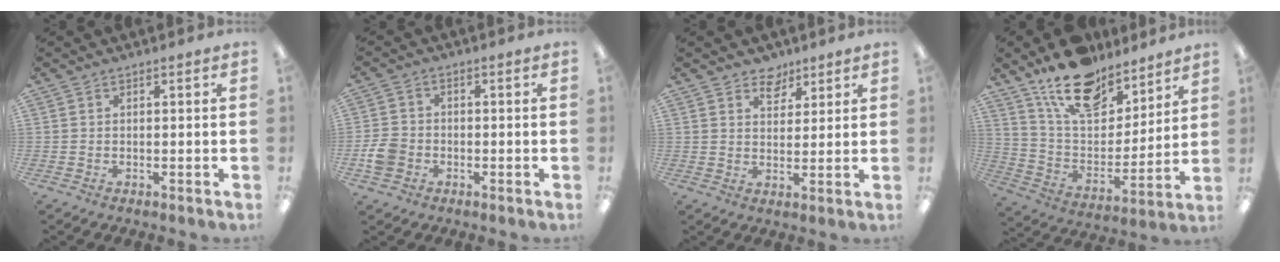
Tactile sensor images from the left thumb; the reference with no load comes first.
{"total": 5.3, "force": [-1.7, 4.2, 2.6], "torque": [-0.052, 0.011, -0.031]}
{"total": 5.0, "force": [3.9, 3.0, 0.7], "torque": [0.003, -0.023, 0.067]}
{"total": 17.8, "force": [13.8, 8.2, 7.7], "torque": [-0.145, -0.086, 0.249]}